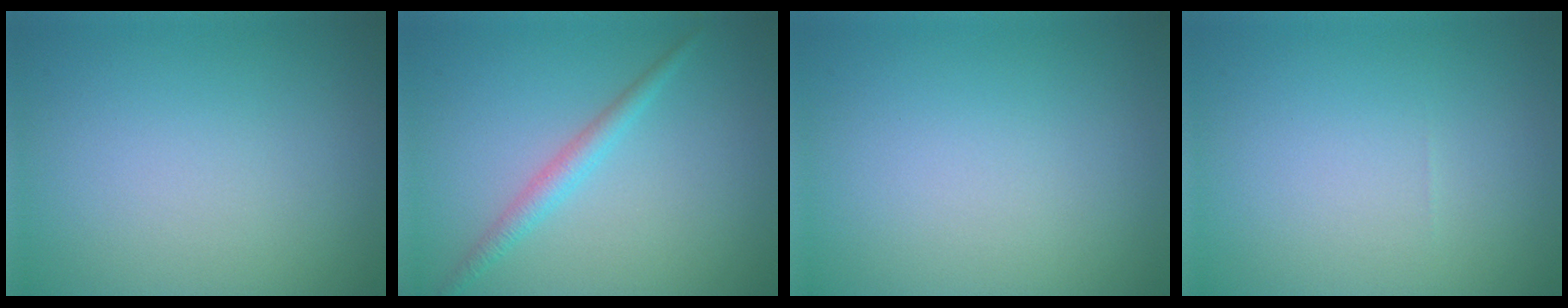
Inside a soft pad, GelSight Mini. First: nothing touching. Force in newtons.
{"total": 1.9, "press": 1.9, "slide": 0.1}
{"total": 0.0}
{"total": 0.0}